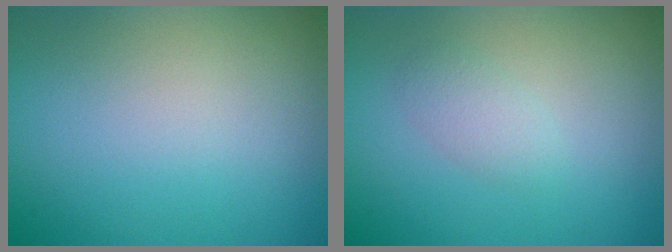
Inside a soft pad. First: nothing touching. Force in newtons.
{"total": 1.5, "press": 1.5, "slide": 0.0}